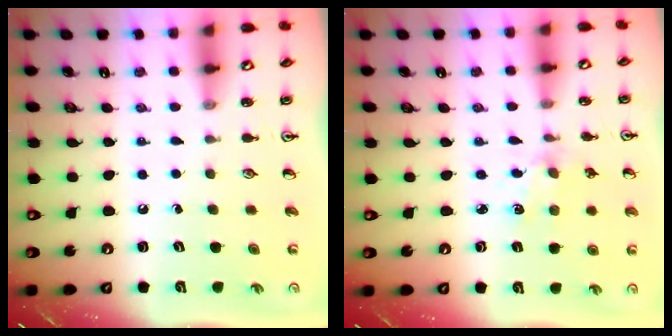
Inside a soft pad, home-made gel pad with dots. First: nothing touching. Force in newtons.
{"total": 2.0, "press": 2.0, "slide": 0.3}